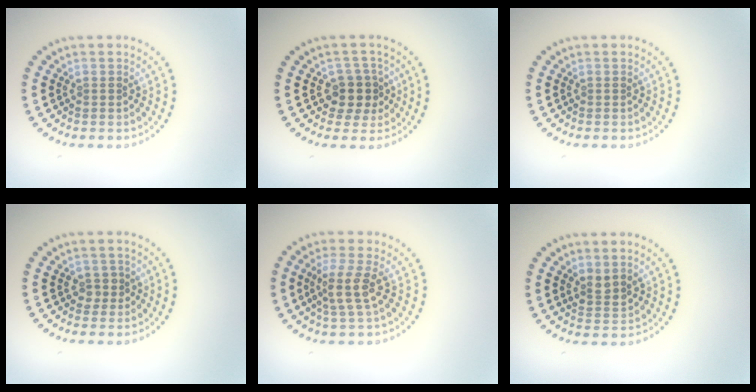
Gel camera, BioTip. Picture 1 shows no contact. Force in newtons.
{"total": 2.7, "press": 2.3, "slide": 1.4}
{"total": 0.0}
{"total": 1.4, "press": 1.1, "slide": 0.9}
{"total": 2.9, "press": 2.3, "slide": 1.8}
{"total": 1.6, "press": 1.3, "slide": 1.0}